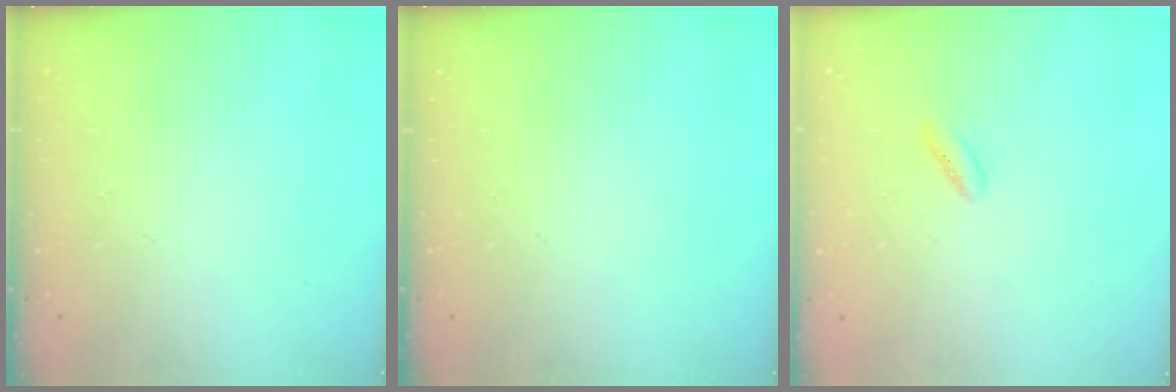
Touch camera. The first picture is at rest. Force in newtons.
{"total": 0.0}
{"total": 2.8, "press": 2.5, "slide": 1.3}